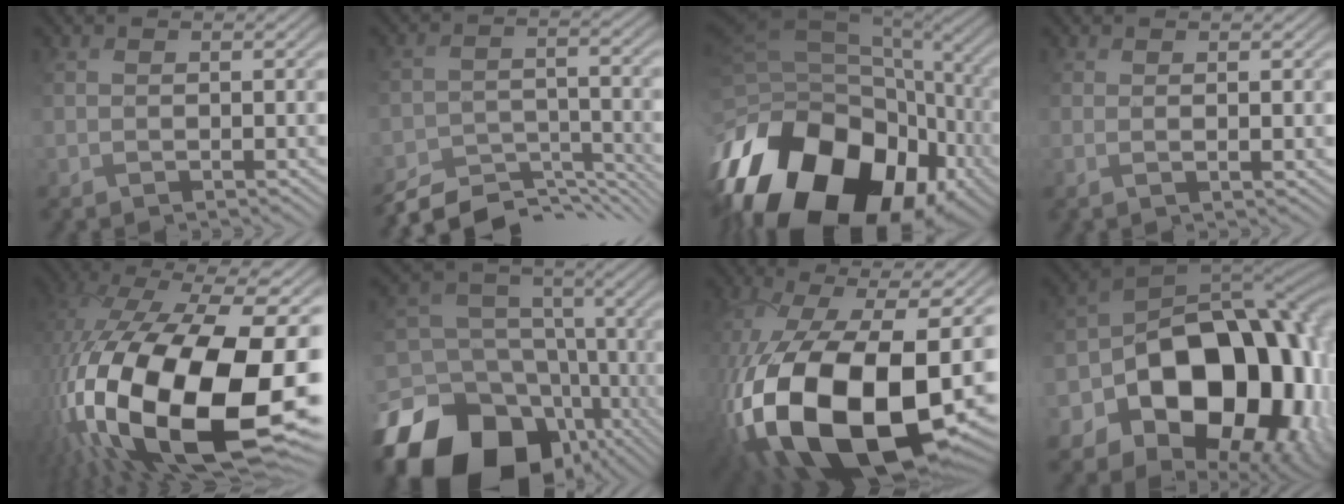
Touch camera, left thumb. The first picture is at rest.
{"total": 9.9, "force": [-9.4, 2.4, 1.9], "torque": [-0.029, -0.002, -0.140]}
{"total": 18.6, "force": [-8.5, 11.7, 11.6], "torque": [-0.274, -0.017, -0.130]}
{"total": 1.0, "force": [0.4, 0.3, 0.9], "torque": [-0.013, 0.003, 0.007]}
{"total": 21.2, "force": [-4.4, 11.0, 17.5], "torque": [-0.374, -0.040, -0.059]}
{"total": 19.5, "force": [-10.0, 14.4, 8.5], "torque": [-0.215, -0.033, -0.145]}
{"total": 22.2, "force": [-6.9, 12.2, 17.2], "torque": [-0.387, -0.092, -0.073]}
{"total": 20.3, "force": [-4.5, 15.2, 12.6], "torque": [-0.198, -0.023, -0.069]}